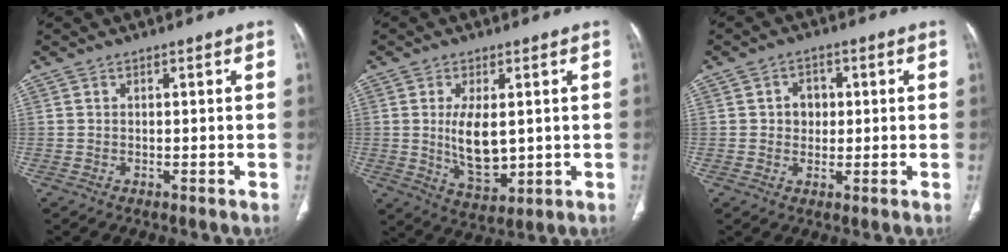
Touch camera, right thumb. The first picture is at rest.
{"total": 9.3, "force": [0.7, 4.7, 8.0], "torque": [-0.127, -0.022, 0.026]}
{"total": 4.2, "force": [0.6, 3.5, 2.2], "torque": [-0.008, 0.004, 0.007]}